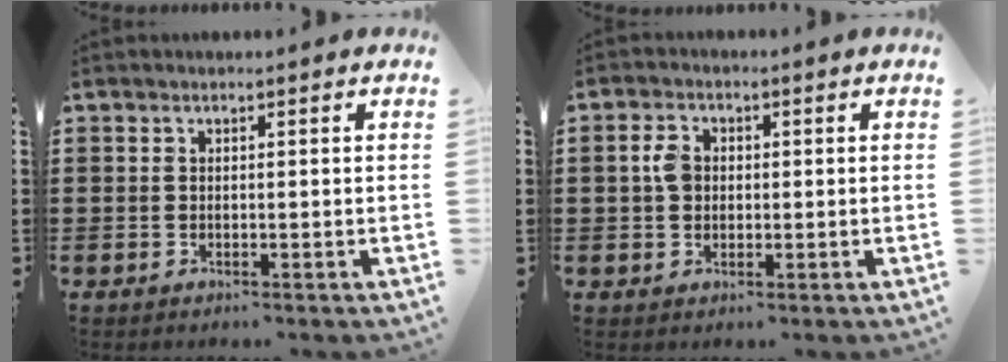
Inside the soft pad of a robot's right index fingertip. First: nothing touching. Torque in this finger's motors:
{"motor_torque": [0.10, 0.10, 0.10, 0.07]}